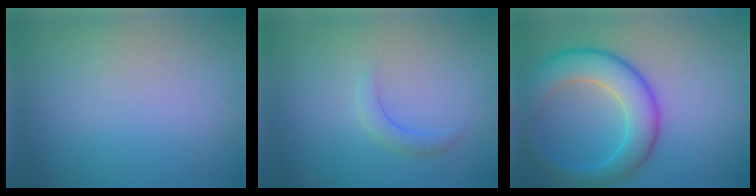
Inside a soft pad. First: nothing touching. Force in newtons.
{"total": 1.5, "press": 1.5, "slide": 0.2}
{"total": 7.0, "press": 7.0, "slide": 0.1}